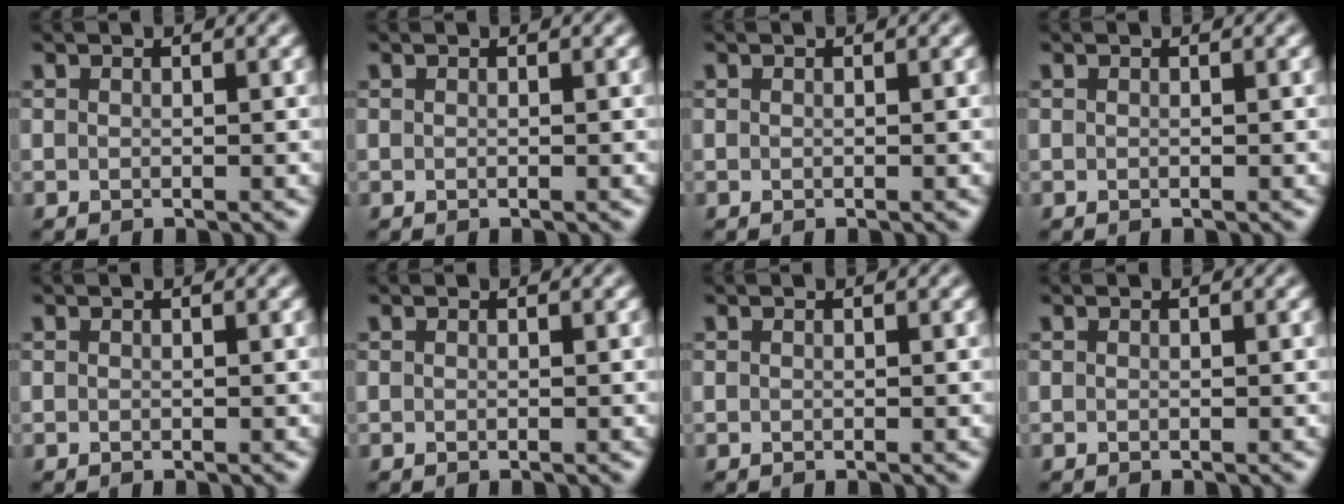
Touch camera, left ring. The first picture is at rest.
{"total": 0.0}
{"total": 0.0}
{"total": 0.0}
{"total": 0.0}
{"total": 0.0}
{"total": 0.0}
{"total": 0.0}